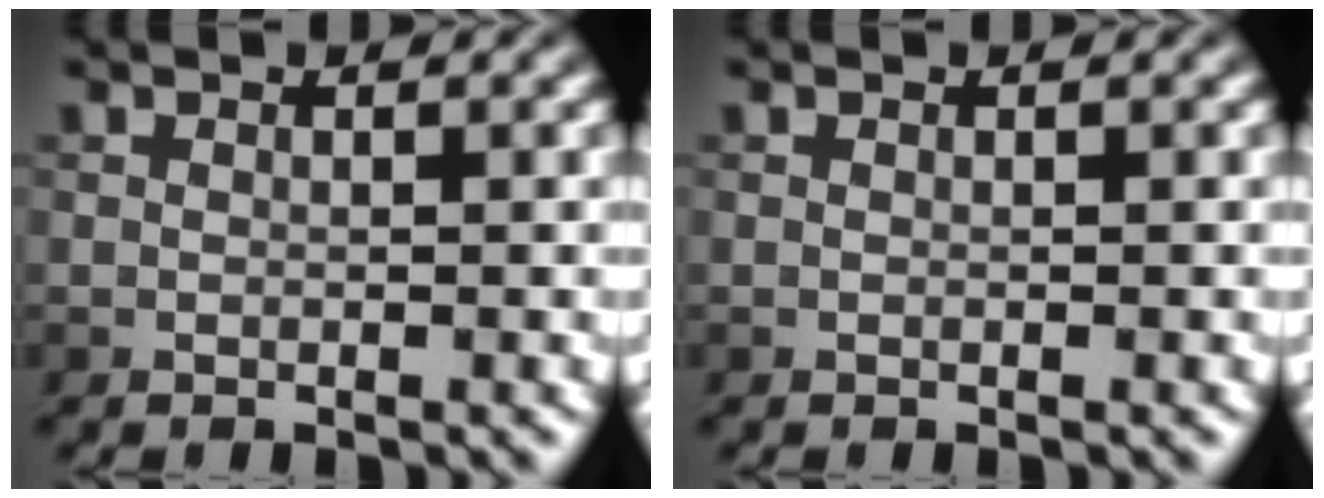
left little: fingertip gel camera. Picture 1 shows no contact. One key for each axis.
{"total": 0.0}